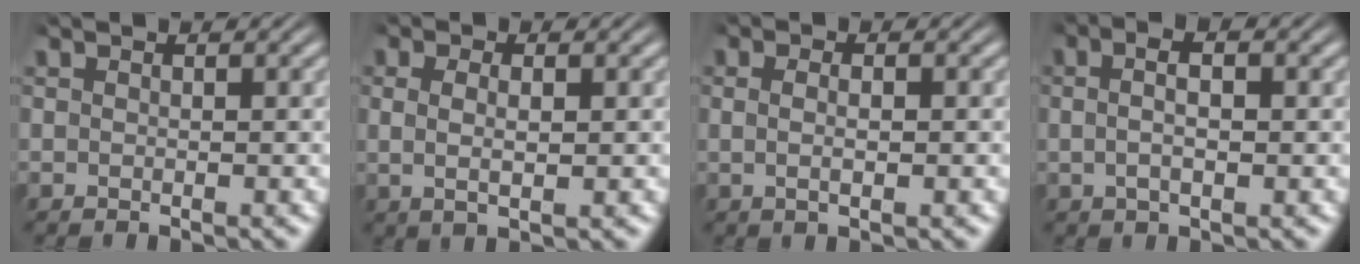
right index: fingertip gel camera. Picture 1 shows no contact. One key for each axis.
{"total": 2.5, "fx": 0.4, "fy": 1.0, "fz": 2.2, "tx": -0.041, "ty": -0.006, "tz": 0.013}
{"total": 1.7, "fx": 0.0, "fy": 0.5, "fz": 1.6, "tx": -0.026, "ty": -0.003, "tz": 0.003}
{"total": 3.3, "fx": 0.5, "fy": 1.5, "fz": 2.9, "tx": -0.049, "ty": 0.008, "tz": 0.003}